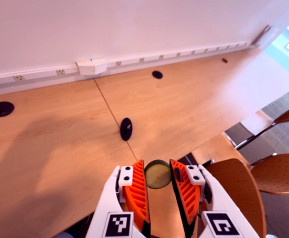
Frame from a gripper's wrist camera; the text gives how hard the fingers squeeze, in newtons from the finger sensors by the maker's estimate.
{"total": 7.9, "left": 7.9, "right": 7.9}